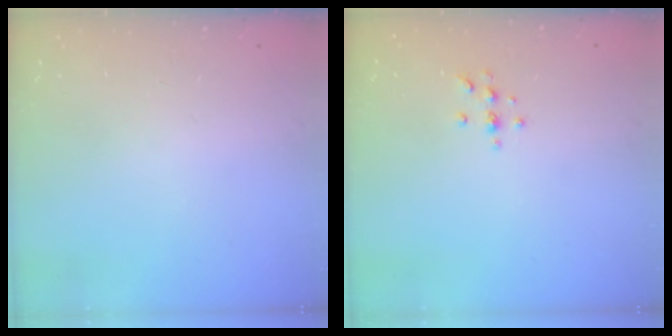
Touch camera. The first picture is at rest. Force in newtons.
{"total": 4.8, "press": 4.7, "slide": 0.6}